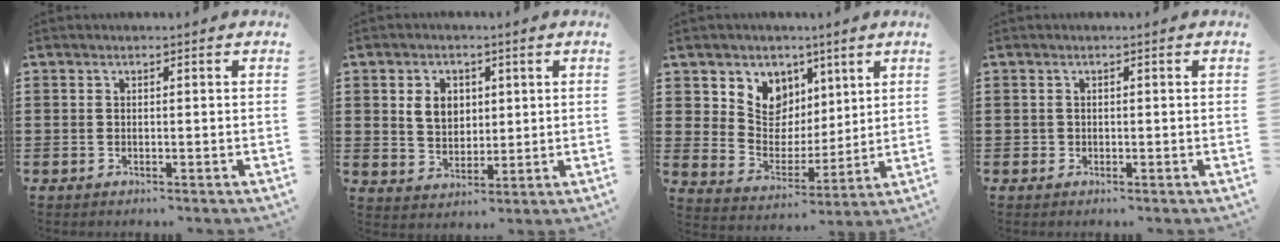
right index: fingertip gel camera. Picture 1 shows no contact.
{"total": 5.0, "force": [1.3, 3.9, 2.7], "torque": [-0.059, 0.009, 0.020]}
{"total": 7.1, "force": [3.8, 5.9, 0.4], "torque": [-0.049, -0.032, 0.071]}
{"total": 0.6, "force": [-0.1, 0.6, 0.1], "torque": [-0.002, 0.005, -0.003]}